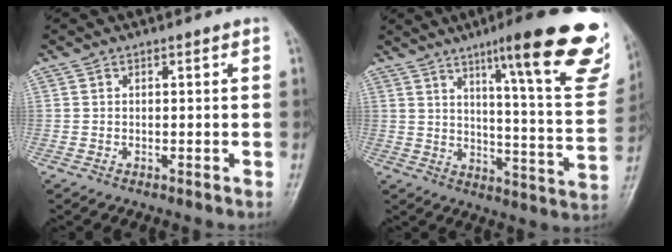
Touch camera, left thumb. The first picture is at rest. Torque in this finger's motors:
{"motor_torque": [1.05, 0.10, 1.43, -1.32, 0.31]}